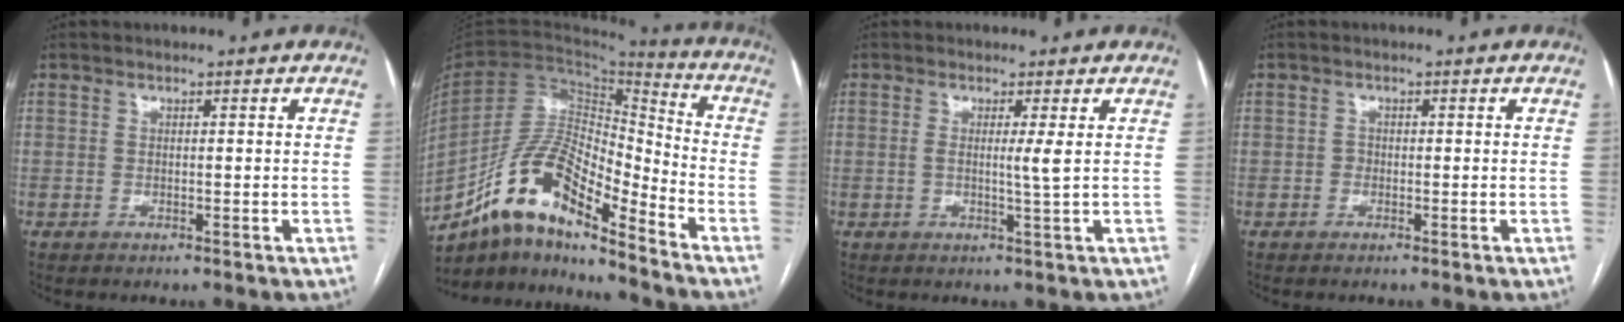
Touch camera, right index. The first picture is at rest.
{"total": 14.7, "force": [-10.8, 3.4, 9.5], "torque": [-0.180, 0.031, -0.193]}
{"total": 2.2, "force": [0.3, -0.6, 2.1], "torque": [-0.038, -0.004, 0.005]}
{"total": 0.7, "force": [-0.2, 0.7, 0.3], "torque": [0.001, 0.004, -0.007]}